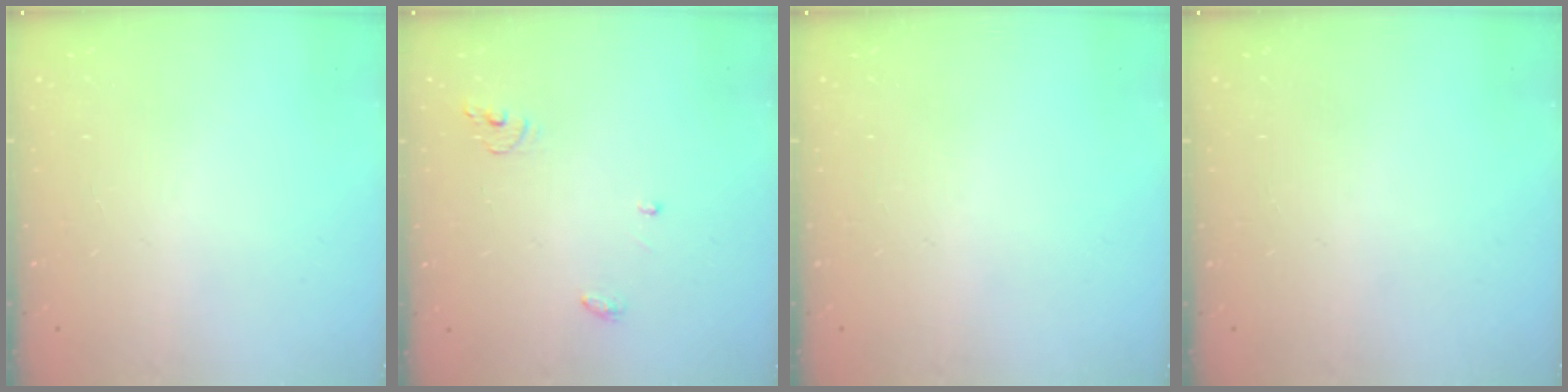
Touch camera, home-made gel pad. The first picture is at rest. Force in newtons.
{"total": 4.2, "press": 4.1, "slide": 0.3}
{"total": 0.0}
{"total": 0.0}